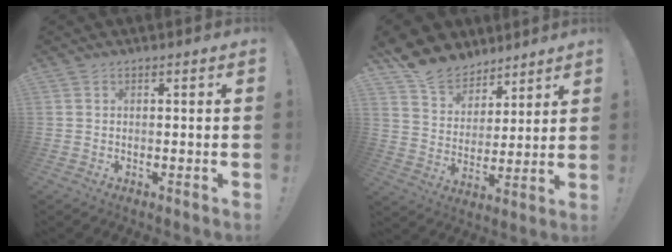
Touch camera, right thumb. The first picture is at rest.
{"total": 12.5, "force": [10.1, 7.0, 2.2], "torque": [-0.052, -0.078, 0.197]}